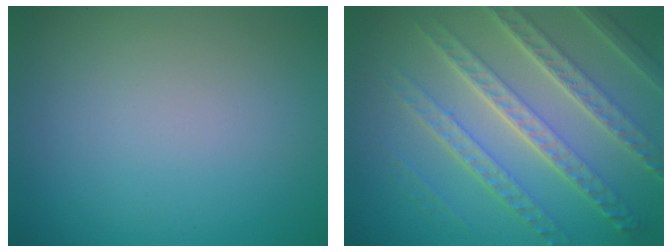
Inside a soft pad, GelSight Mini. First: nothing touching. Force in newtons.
{"total": 8.0, "press": 5.7, "slide": 5.7}